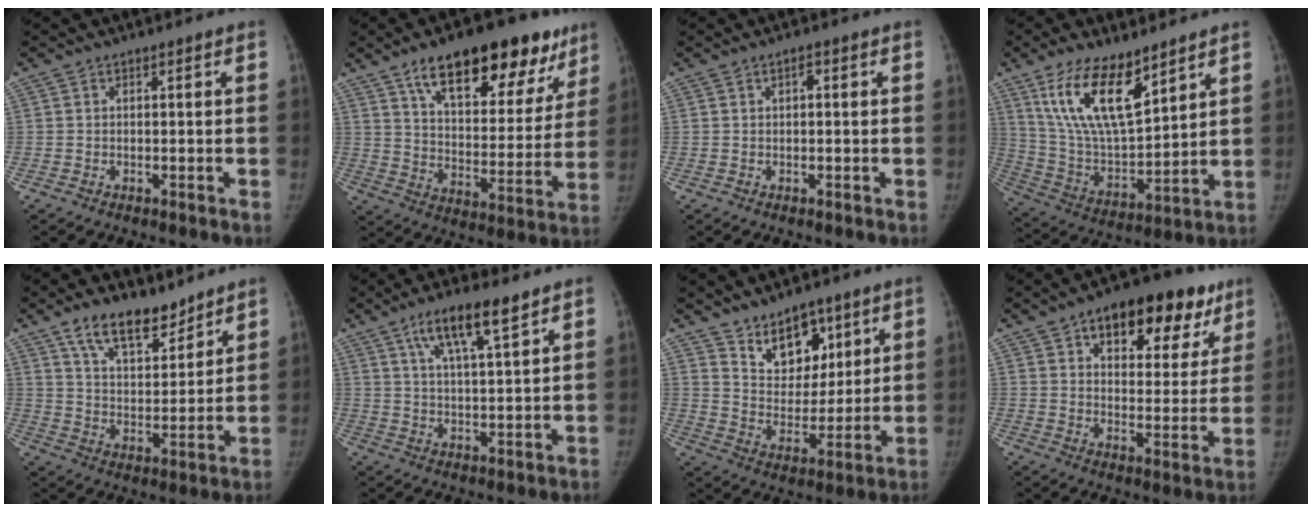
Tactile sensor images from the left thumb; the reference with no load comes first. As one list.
[{"total": 24.3, "force": [15.1, 10.8, 15.8], "torque": [-0.172, -0.037, 0.227]}, {"total": 1.1, "force": [0.3, 0.6, 0.9], "torque": [-0.012, 0.003, 0.002]}, {"total": 17.1, "force": [10.2, 6.9, 11.9], "torque": [-0.194, -0.053, 0.207]}, {"total": 11.7, "force": [8.5, 5.2, 6.0], "torque": [-0.068, -0.060, 0.155]}, {"total": 9.8, "force": [5.8, 2.0, 7.5], "torque": [-0.126, -0.021, 0.105]}, {"total": 11.8, "force": [7.7, 7.3, 5.3], "torque": [-0.044, -0.054, 0.139]}, {"total": 19.6, "force": [10.9, 10.3, 12.7], "torque": [-0.116, -0.018, 0.152]}]